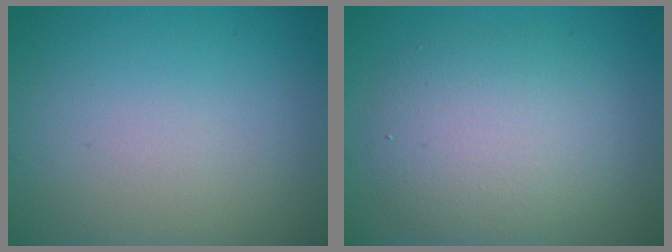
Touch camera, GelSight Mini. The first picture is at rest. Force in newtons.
{"total": 5.6, "press": 5.6, "slide": 0.2}